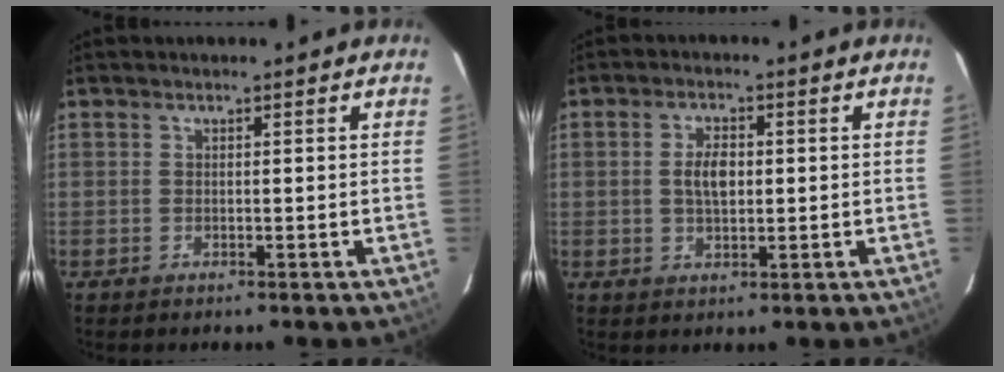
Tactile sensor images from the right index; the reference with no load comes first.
{"total": 4.4, "force": [0.2, 2.4, 3.7], "torque": [-0.069, 0.006, 0.006]}